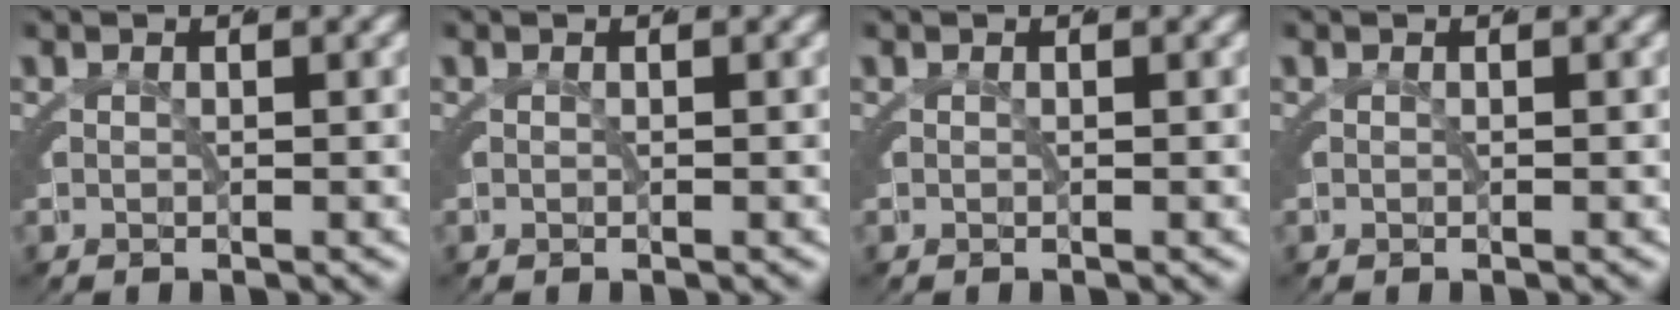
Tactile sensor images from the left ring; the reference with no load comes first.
{"total": 0.0}
{"total": 0.0}
{"total": 0.0}